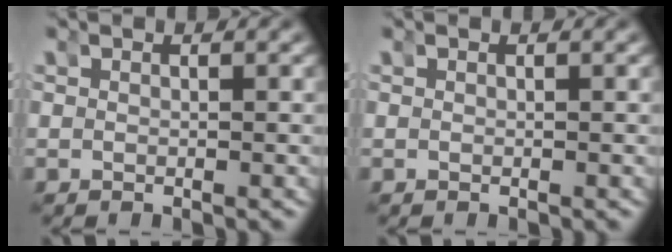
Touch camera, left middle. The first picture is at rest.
{"total": 0.0}